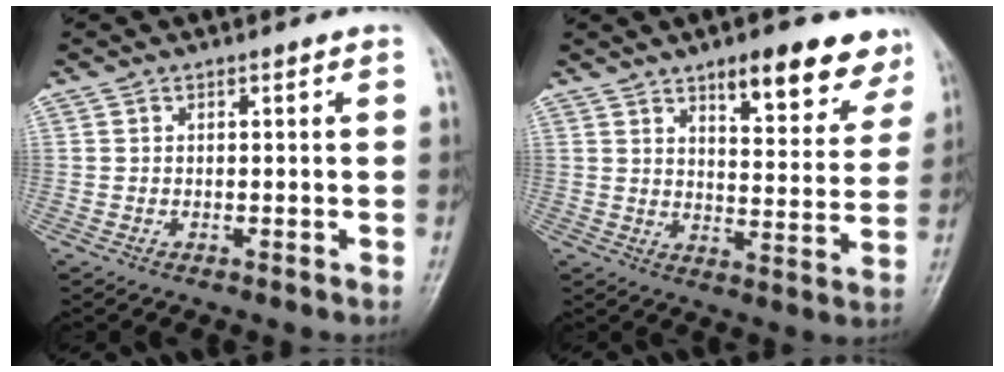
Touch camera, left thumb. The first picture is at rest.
{"total": 13.0, "force": [8.9, 4.7, 8.2], "torque": [-0.061, -0.049, 0.121]}